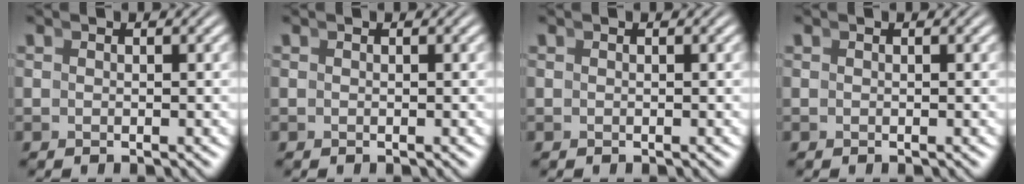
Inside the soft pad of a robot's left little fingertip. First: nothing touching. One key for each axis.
{"total": 0.0}
{"total": 0.0}
{"total": 0.0}